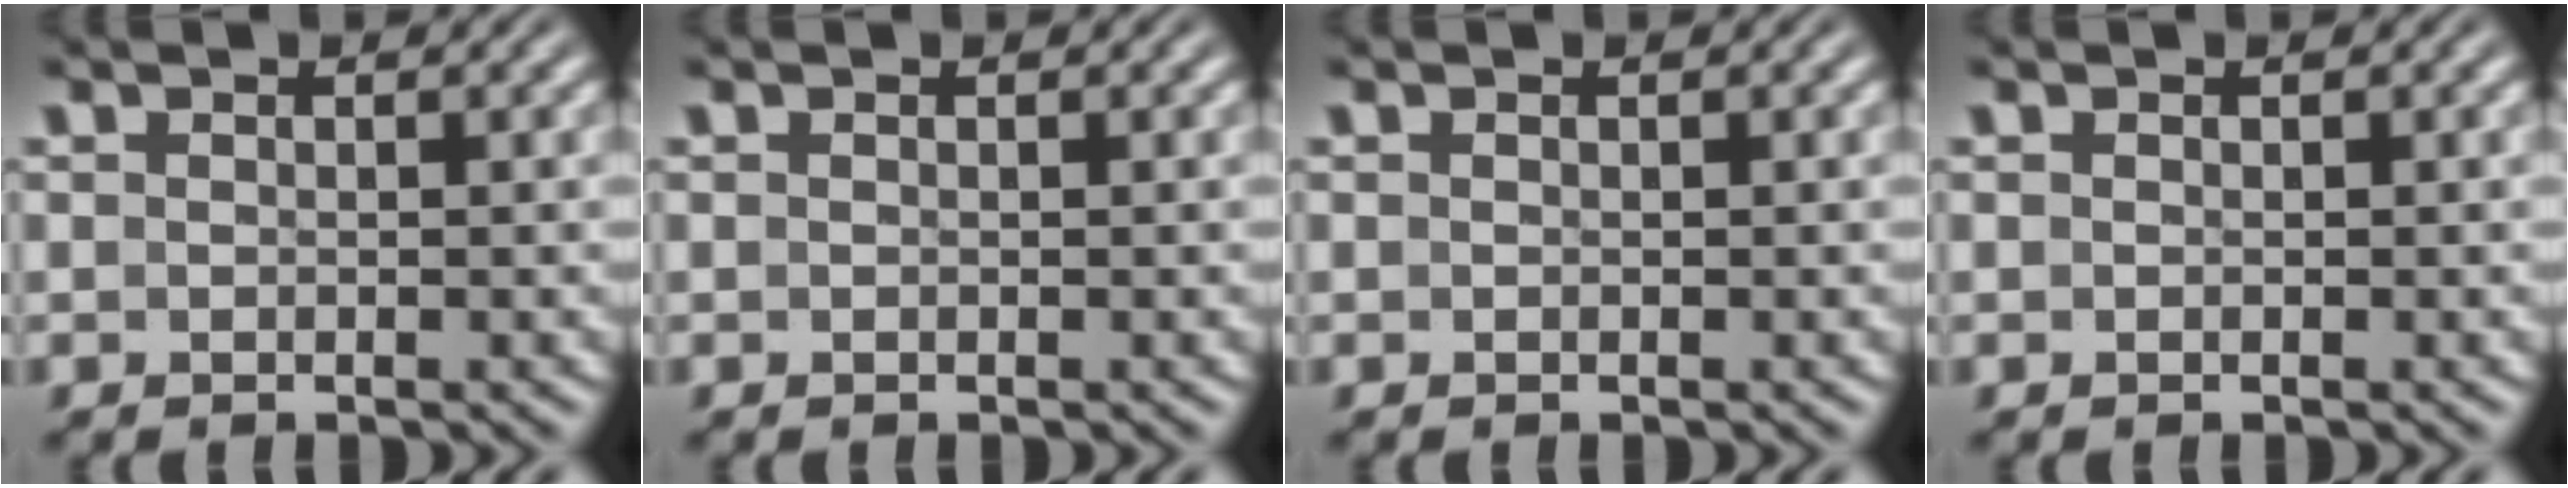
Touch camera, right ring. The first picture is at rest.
{"total": 0.0}
{"total": 0.0}
{"total": 0.0}